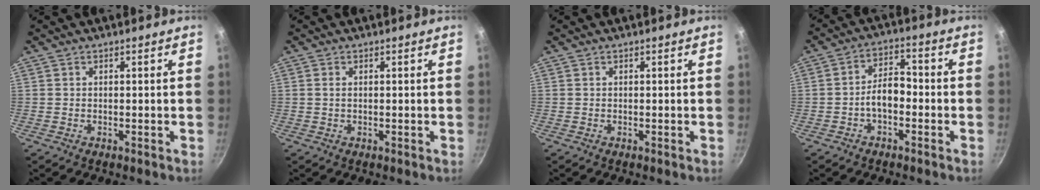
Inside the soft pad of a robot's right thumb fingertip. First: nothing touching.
{"total": 0.9, "force": [0.1, 0.5, 0.7], "torque": [-0.014, 0.001, 0.002]}
{"total": 0.0}
{"total": 6.1, "force": [-2.0, 3.4, 4.6], "torque": [-0.061, 0.033, -0.039]}